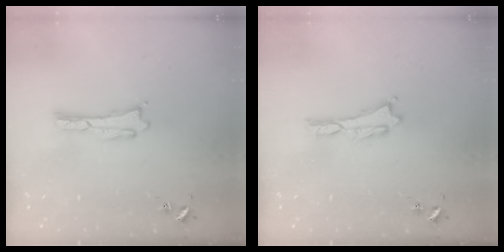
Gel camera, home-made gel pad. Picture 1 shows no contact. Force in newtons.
{"total": 0.0}